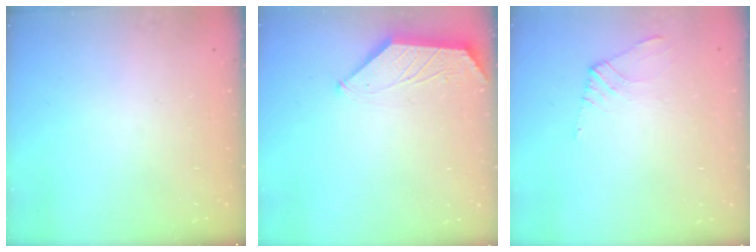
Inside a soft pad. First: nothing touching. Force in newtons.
{"total": 1.1, "press": 1.1, "slide": 0.3}
{"total": 3.0, "press": 3.0, "slide": 0.4}